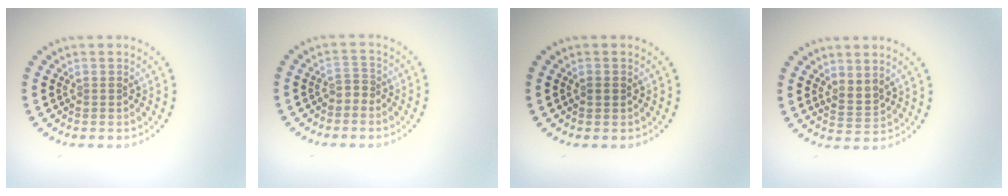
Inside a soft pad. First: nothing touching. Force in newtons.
{"total": 1.1, "press": 0.8, "slide": 0.7}
{"total": 0.9, "press": 0.9, "slide": 0.0}
{"total": 1.9, "press": 1.3, "slide": 1.3}